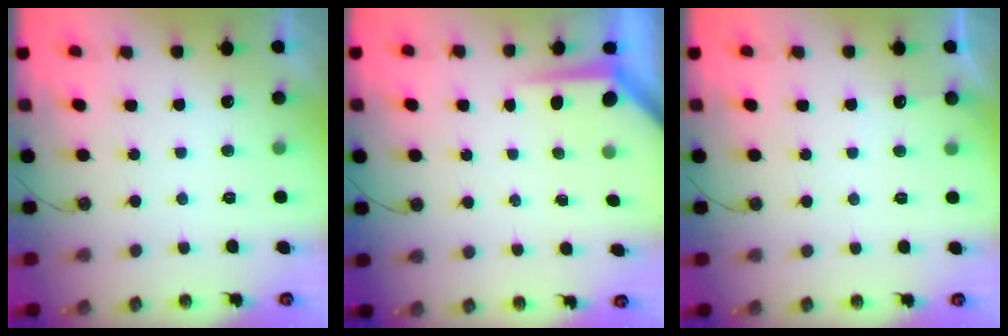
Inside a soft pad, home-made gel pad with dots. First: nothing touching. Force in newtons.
{"total": 4.0, "press": 3.9, "slide": 0.3}
{"total": 3.9, "press": 3.8, "slide": 0.5}